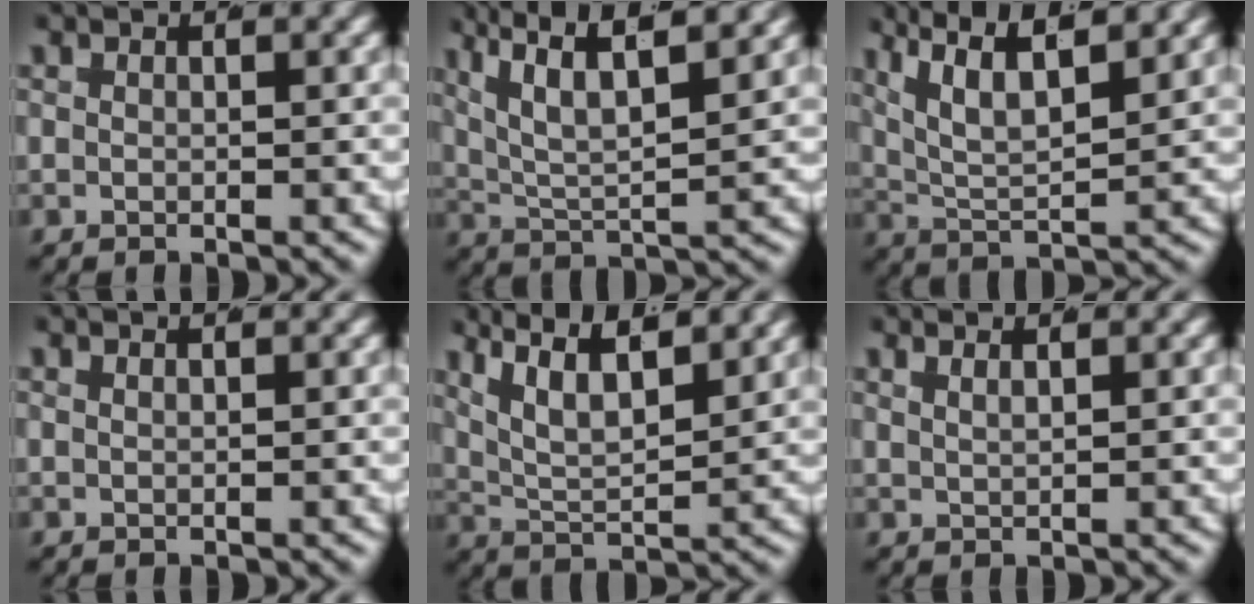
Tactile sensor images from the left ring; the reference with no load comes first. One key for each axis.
{"total": 6.7, "fx": 2.4, "fy": 4.0, "fz": 4.8, "tx": -0.111, "ty": -0.021, "tz": 0.040}
{"total": 7.8, "fx": 2.8, "fy": 5.0, "fz": 5.3, "tx": -0.122, "ty": -0.015, "tz": 0.042}
{"total": 0.6, "fx": 0.5, "fy": 0.1, "fz": 0.2, "tx": 0.000, "ty": 0.002, "tz": 0.008}
{"total": 9.0, "fx": 3.0, "fy": 6.1, "fz": 5.9, "tx": -0.126, "ty": -0.011, "tz": 0.040}
{"total": 2.3, "fx": 1.5, "fy": 1.1, "fz": 1.4, "tx": -0.015, "ty": 0.009, "tz": 0.021}